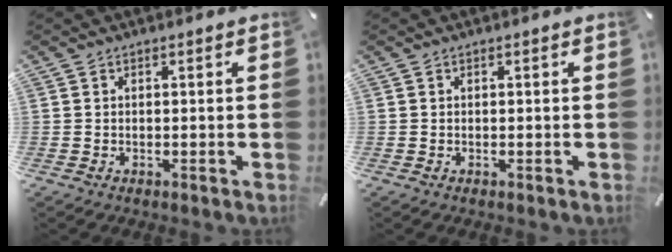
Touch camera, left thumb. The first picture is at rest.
{"total": 0.0}